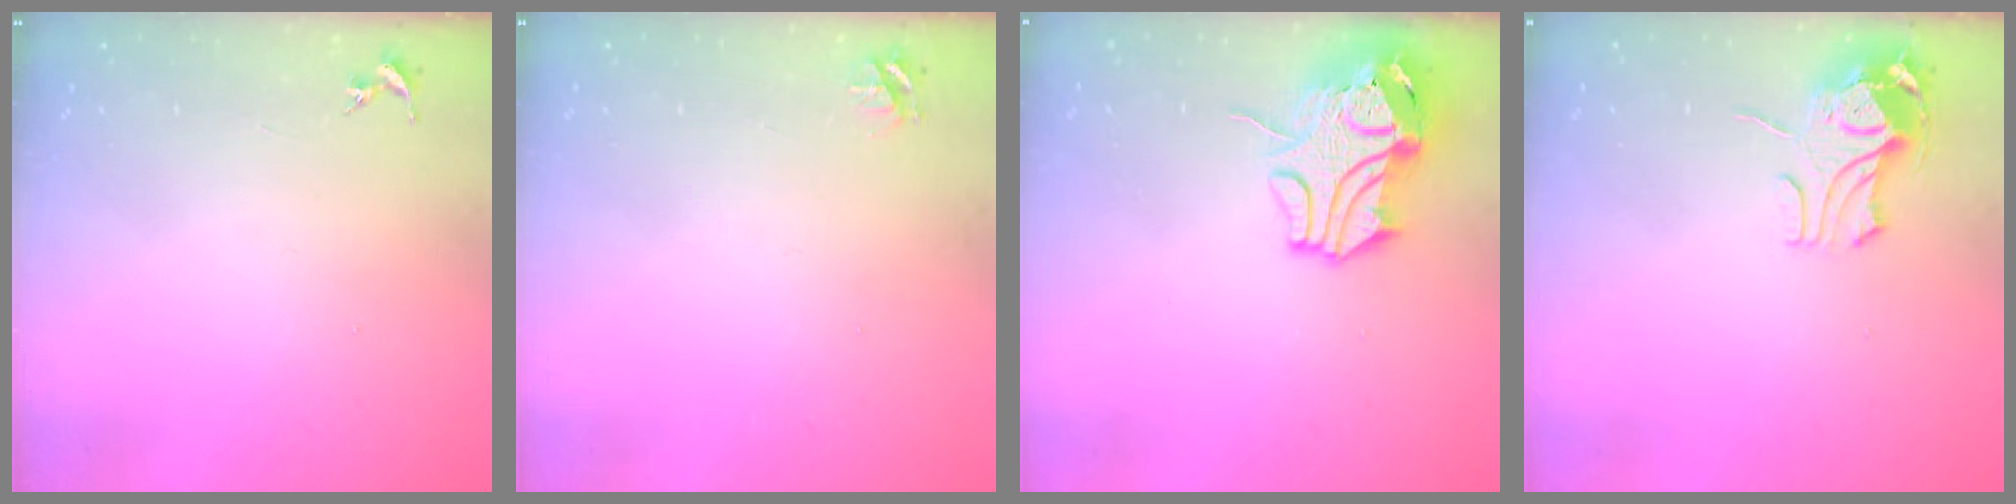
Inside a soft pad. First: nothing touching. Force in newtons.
{"total": 4.2, "press": 4.1, "slide": 0.5}
{"total": 12.8, "press": 12.7, "slide": 1.8}
{"total": 10.8, "press": 10.8, "slide": 1.2}